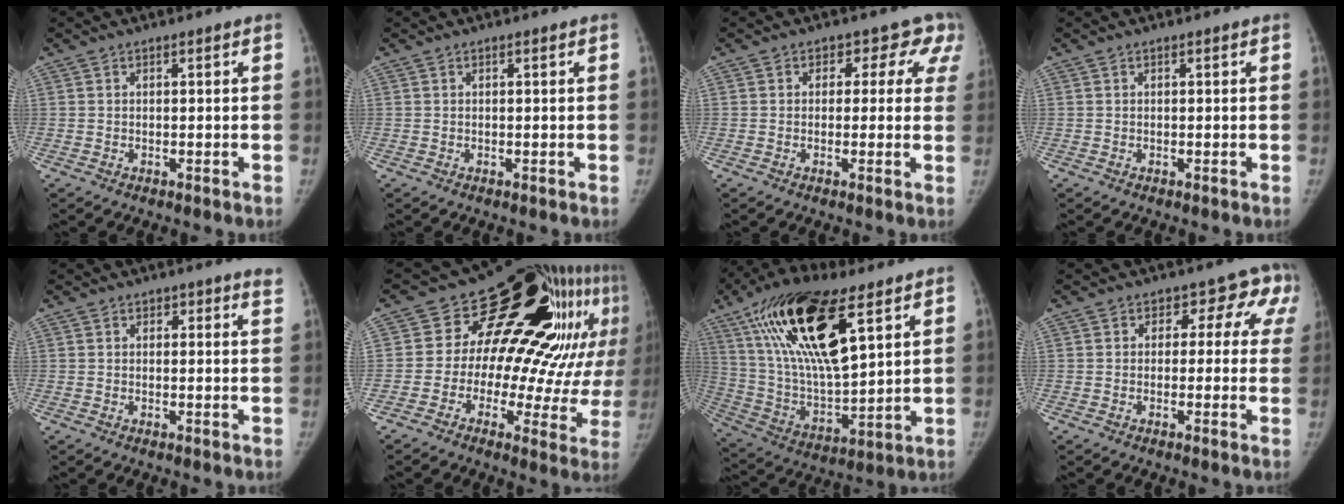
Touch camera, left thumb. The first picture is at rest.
{"total": 0.0}
{"total": 6.4, "force": [3.5, 5.0, 1.9], "torque": [0.029, -0.003, 0.013]}
{"total": 0.0}
{"total": 2.5, "force": [2.0, 1.2, 1.0], "torque": [0.012, -0.007, 0.014]}
{"total": 25.6, "force": [7.7, 14.2, 19.9], "torque": [-0.221, 0.028, 0.109]}
{"total": 25.7, "force": [12.2, 9.8, 20.4], "torque": [-0.379, -0.026, 0.225]}
{"total": 7.8, "force": [2.5, 5.7, 4.7], "torque": [0.006, 0.007, 0.015]}